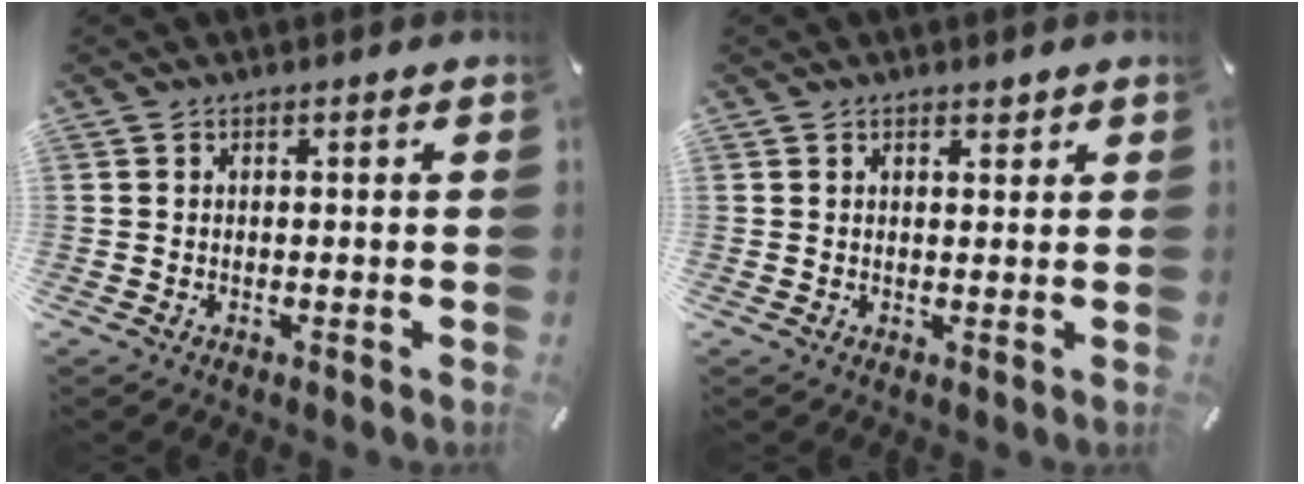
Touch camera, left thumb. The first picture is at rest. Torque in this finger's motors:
{"motor_torque": [0.04, -0.44, 0.03, 0.04, -0.01]}